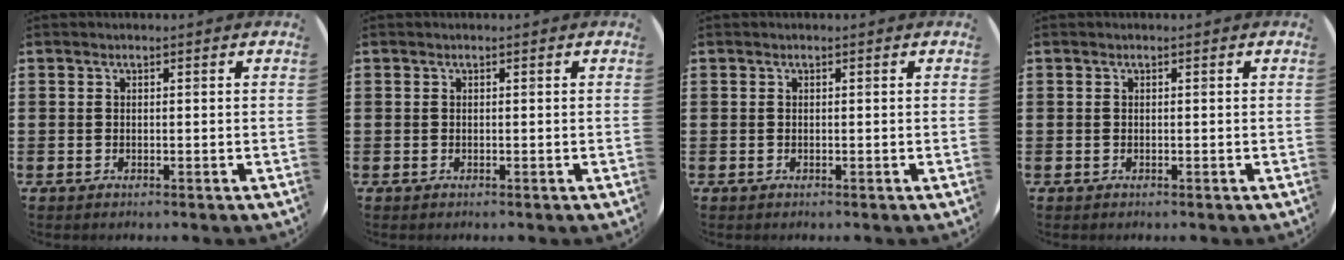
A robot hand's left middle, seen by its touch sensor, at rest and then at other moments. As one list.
[{"total": 0.0}, {"total": 0.0}, {"total": 0.0}]